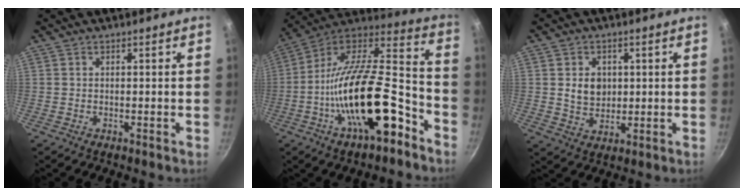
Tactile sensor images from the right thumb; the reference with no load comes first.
{"total": 26.3, "force": [-10.5, 10.5, 21.8], "torque": [-0.338, 0.060, -0.186]}
{"total": 6.0, "force": [1.0, 4.8, 3.5], "torque": [-0.036, -0.009, 0.020]}